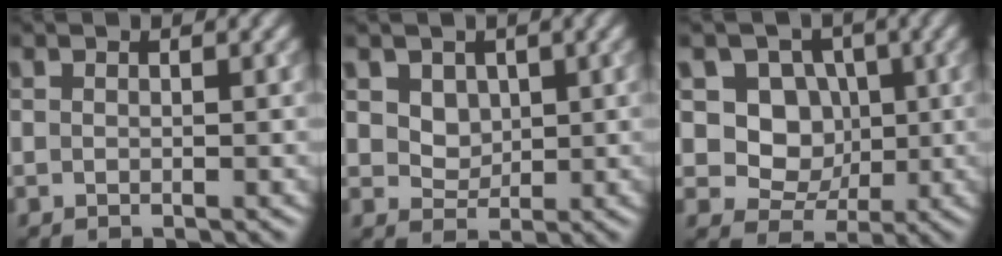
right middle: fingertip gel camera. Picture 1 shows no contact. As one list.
[{"total": 3.4, "force": [1.6, 2.5, 1.6], "torque": [-0.046, -0.005, 0.043]}, {"total": 7.2, "force": [1.9, 6.0, 3.5], "torque": [-0.049, 0.004, 0.026]}]